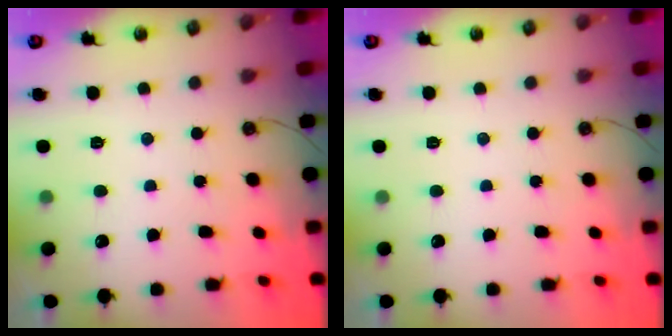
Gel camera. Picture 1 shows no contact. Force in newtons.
{"total": 0.0}